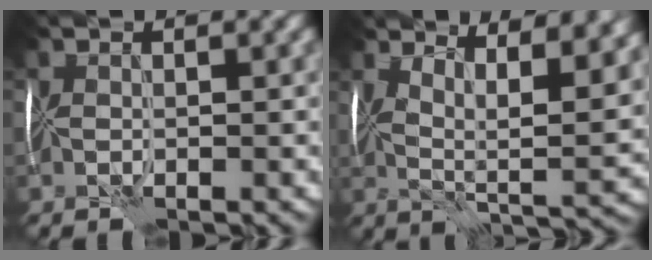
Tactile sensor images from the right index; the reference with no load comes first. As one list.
[{"total": 9.1, "force": [4.6, 2.7, 7.4], "torque": [-0.109, -0.004, 0.078]}]